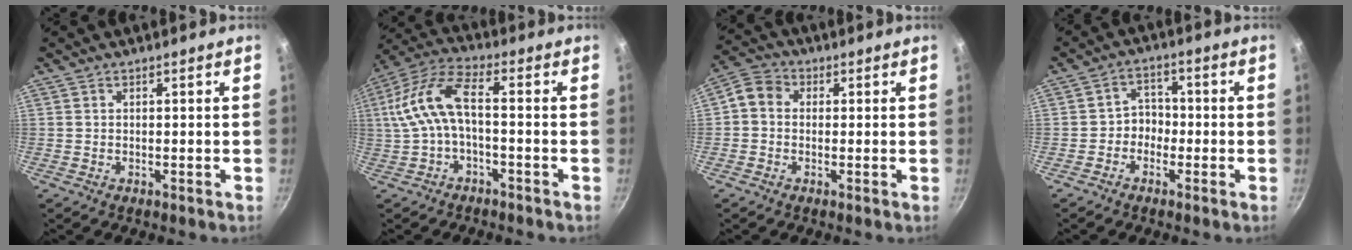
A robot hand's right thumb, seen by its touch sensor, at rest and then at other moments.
{"total": 10.7, "force": [-1.6, 4.4, 9.6], "torque": [-0.213, 0.036, -0.041]}
{"total": 4.9, "force": [-0.1, 4.1, 2.6], "torque": [-0.043, 0.016, -0.022]}
{"total": 4.0, "force": [-1.6, 3.3, 1.5], "torque": [0.010, 0.024, -0.033]}